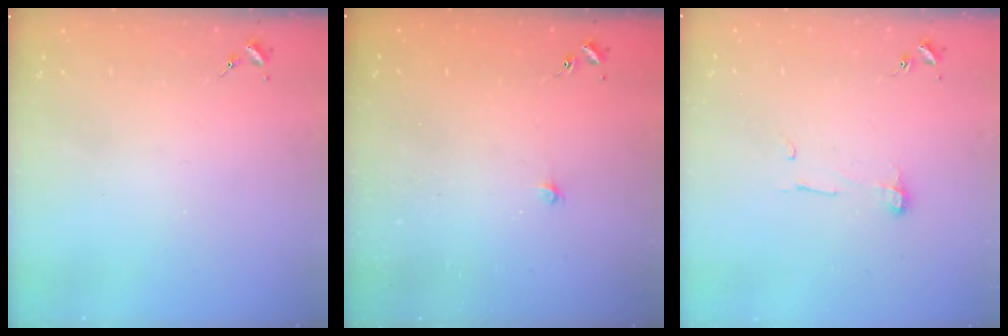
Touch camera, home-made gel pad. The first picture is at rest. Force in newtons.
{"total": 5.7, "press": 5.7, "slide": 0.5}
{"total": 5.4, "press": 5.4, "slide": 0.2}